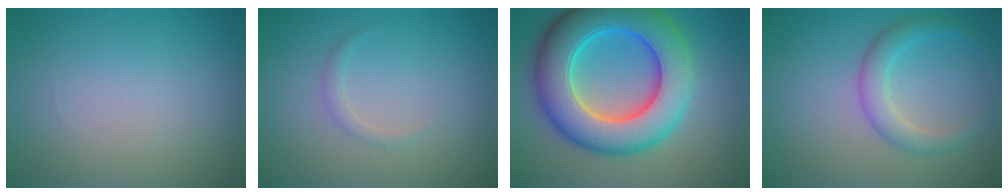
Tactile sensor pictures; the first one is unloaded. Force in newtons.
{"total": 0.9, "press": 0.9, "slide": 0.1}
{"total": 12.0, "press": 12.0, "slide": 0.2}
{"total": 2.9, "press": 2.9, "slide": 0.1}